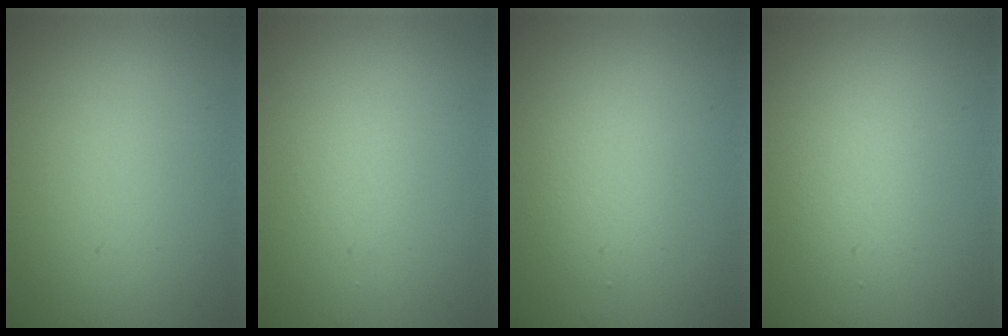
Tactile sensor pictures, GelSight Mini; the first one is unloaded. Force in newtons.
{"total": 0.0}
{"total": 2.0, "press": 2.0, "slide": 0.1}
{"total": 2.1, "press": 2.1, "slide": 0.0}